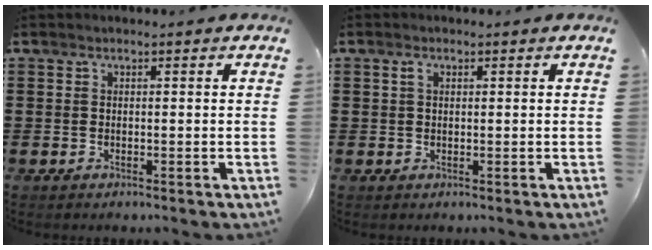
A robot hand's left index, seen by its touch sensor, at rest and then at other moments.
{"total": 1.3, "force": [0.5, 0.9, 0.8], "torque": [-0.019, 0.008, 0.008]}